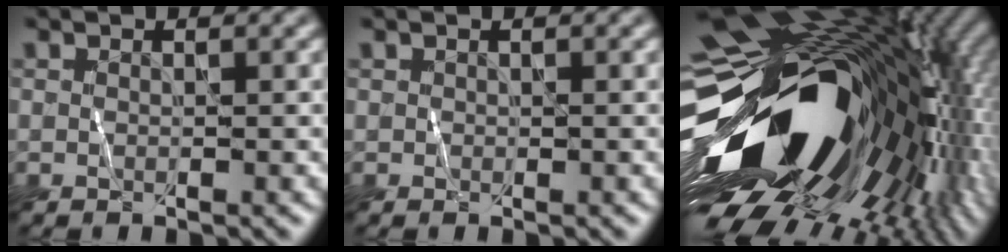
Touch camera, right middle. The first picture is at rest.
{"total": 0.0}
{"total": 19.9, "force": [-0.6, 11.6, 16.1], "torque": [-0.286, -0.051, -0.003]}